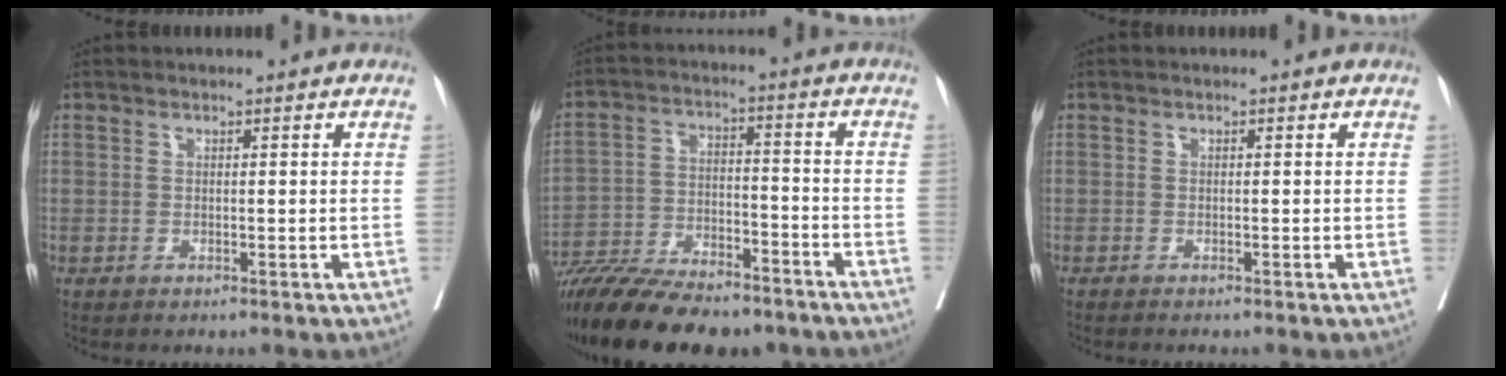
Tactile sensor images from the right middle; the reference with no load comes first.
{"total": 20.1, "force": [-16.8, 5.1, 9.7], "torque": [-0.186, -0.017, -0.270]}
{"total": 0.9, "force": [-0.8, -0.1, 0.4], "torque": [-0.003, 0.000, -0.012]}